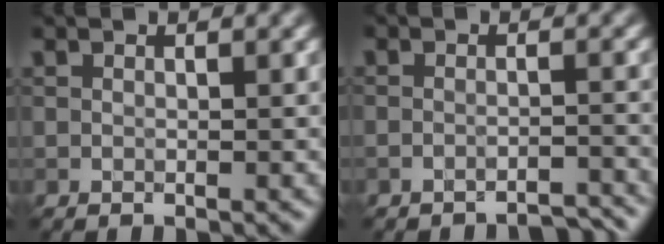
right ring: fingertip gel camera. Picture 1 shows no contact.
{"total": 2.2, "force": [-2.1, 0.0, 0.3], "torque": [0.004, 0.003, -0.035]}